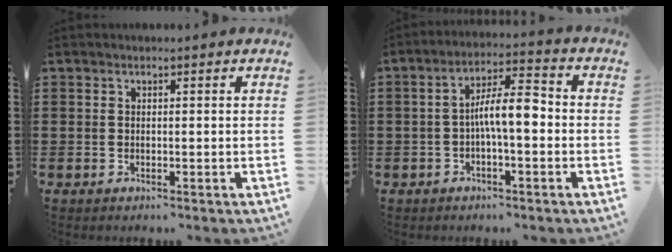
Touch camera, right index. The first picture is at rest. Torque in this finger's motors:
{"motor_torque": [1.69, -0.45, 0.73, 0.13]}